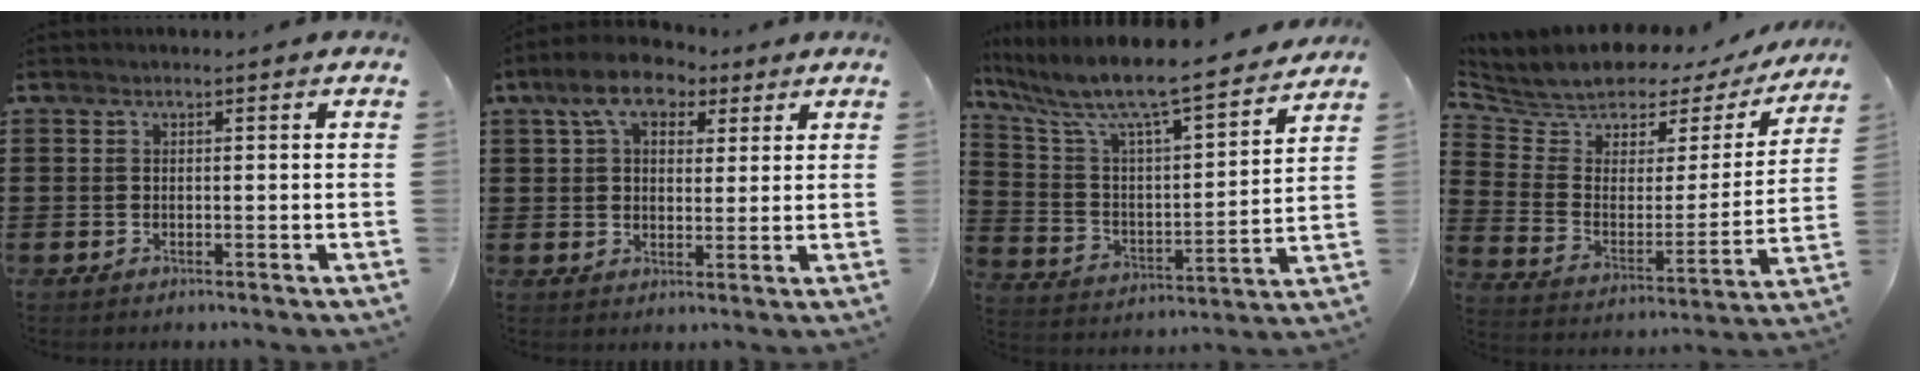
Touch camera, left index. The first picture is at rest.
{"total": 7.4, "force": [4.8, 4.2, 3.8], "torque": [-0.090, 0.008, 0.085]}
{"total": 8.7, "force": [7.5, 0.6, 4.3], "torque": [-0.118, -0.063, 0.120]}
{"total": 5.1, "force": [4.6, 2.1, 0.1], "torque": [-0.041, -0.043, 0.075]}